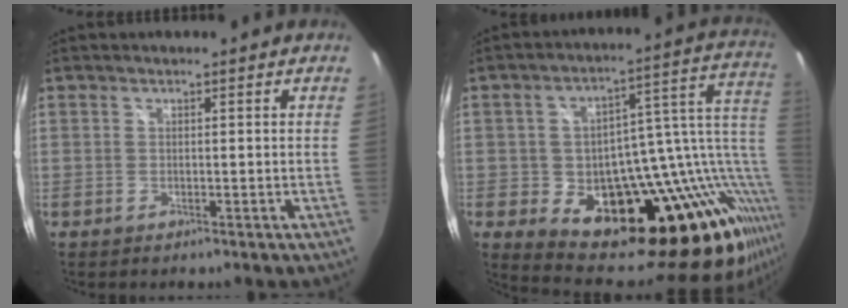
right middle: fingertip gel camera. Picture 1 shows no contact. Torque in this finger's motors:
{"motor_torque": [1.97, -0.17, 1.05, 0.21]}